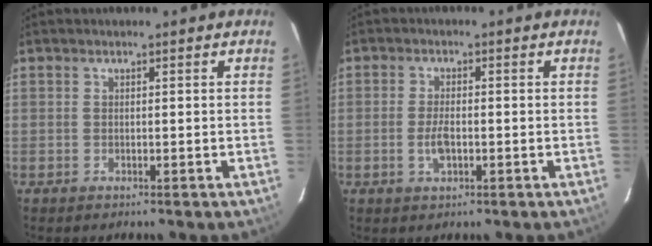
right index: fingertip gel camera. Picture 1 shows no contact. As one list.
[{"total": 3.6, "force": [-1.1, 1.6, 3.1], "torque": [-0.065, -0.001, -0.019]}]